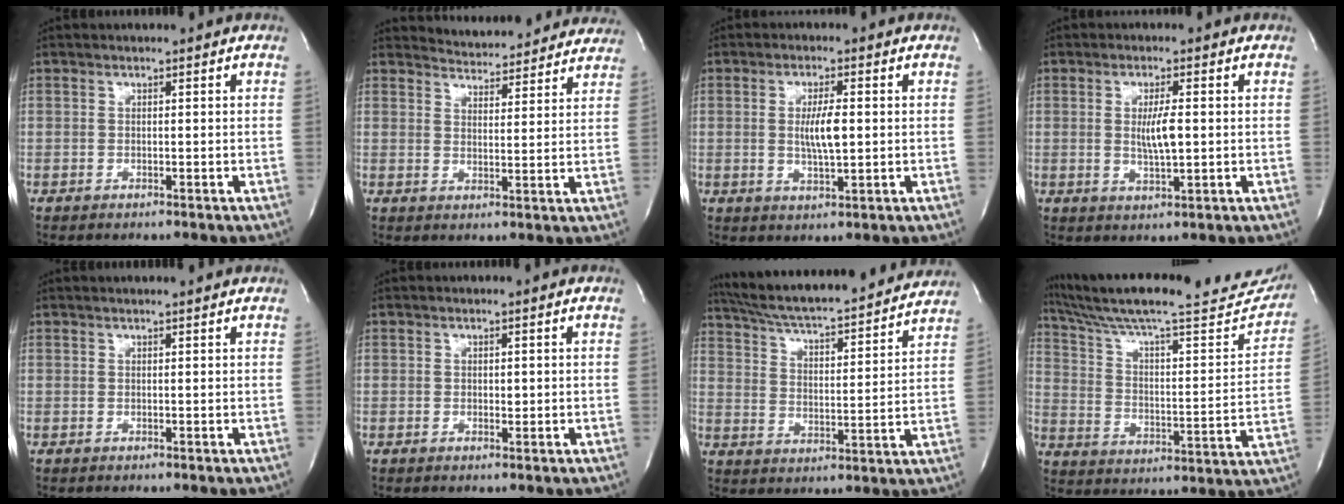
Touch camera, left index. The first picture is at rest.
{"total": 13.0, "force": [12.6, 2.5, 1.2], "torque": [-0.003, -0.004, 0.144]}
{"total": 4.9, "force": [0.2, 0.9, 4.8], "torque": [-0.091, -0.004, 0.003]}
{"total": 4.3, "force": [0.2, 0.6, 4.2], "torque": [-0.077, -0.007, 0.003]}
{"total": 3.3, "force": [3.1, 0.0, 1.1], "torque": [-0.016, 0.015, 0.035]}
{"total": 0.7, "force": [0.0, 0.5, 0.5], "torque": [-0.004, -0.001, 0.001]}
{"total": 23.5, "force": [21.5, 2.5, 9.1], "torque": [-0.156, -0.007, 0.303]}
{"total": 29.1, "force": [25.4, 4.1, 13.5], "torque": [-0.218, -0.040, 0.346]}